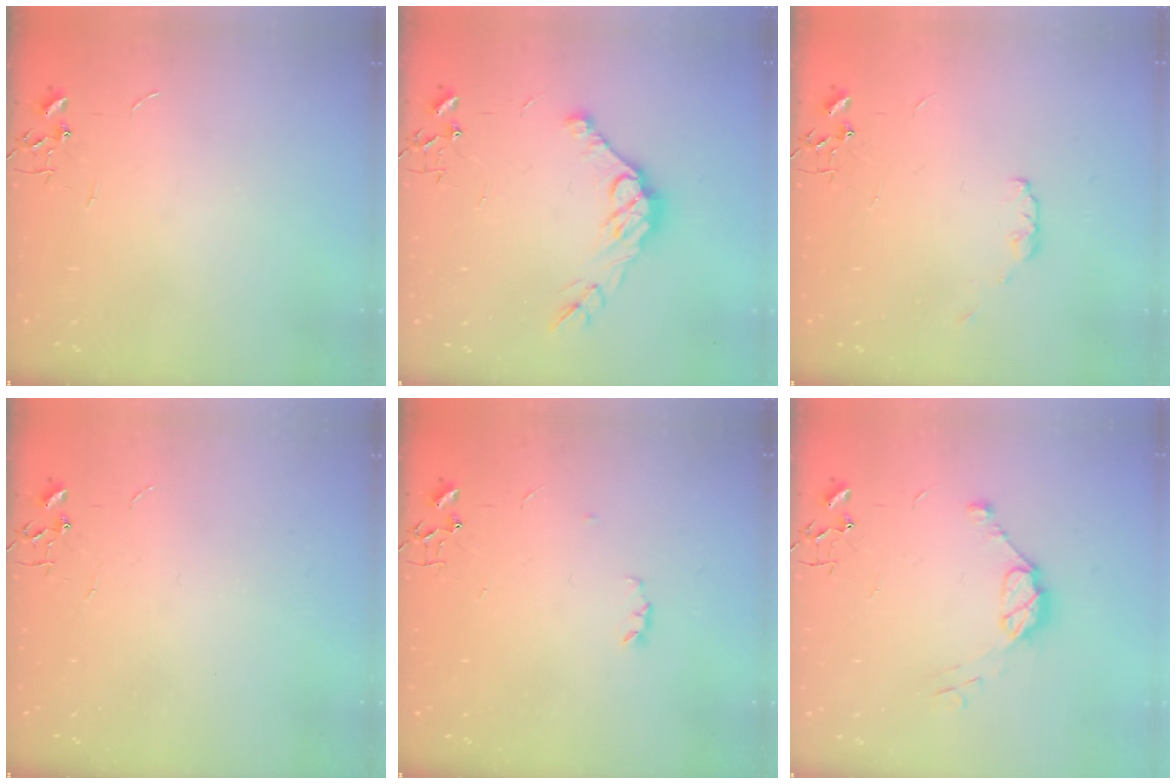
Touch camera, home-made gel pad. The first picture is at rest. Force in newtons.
{"total": 12.0, "press": 12.0, "slide": 1.0}
{"total": 4.0, "press": 4.0, "slide": 0.6}
{"total": 0.0}
{"total": 3.1, "press": 3.1, "slide": 0.5}
{"total": 9.4, "press": 9.4, "slide": 0.6}